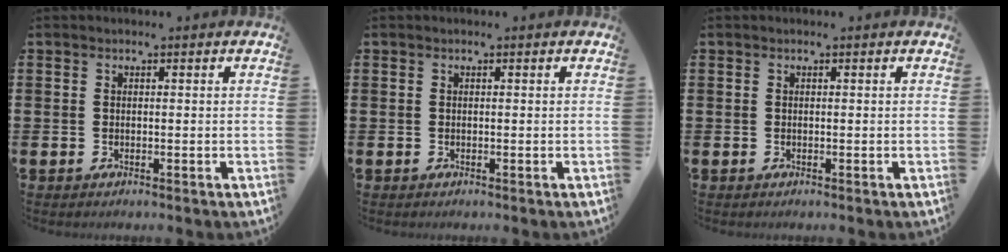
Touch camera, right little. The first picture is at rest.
{"total": 0.0}
{"total": 0.0}